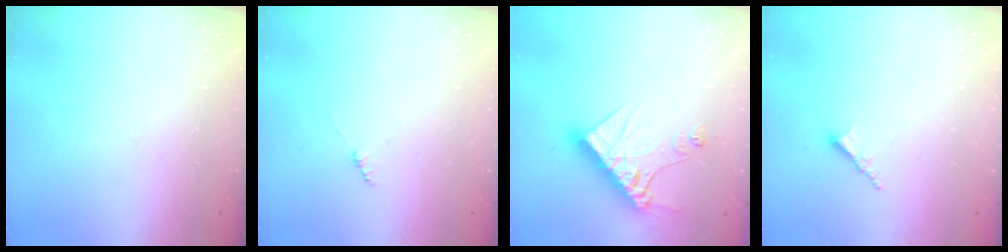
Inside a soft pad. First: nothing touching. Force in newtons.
{"total": 0.9, "press": 0.8, "slide": 0.2}
{"total": 13.3, "press": 13.2, "slide": 1.7}
{"total": 2.0, "press": 2.0, "slide": 0.5}